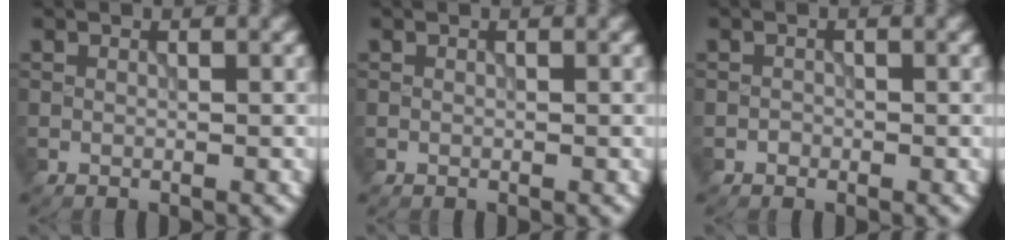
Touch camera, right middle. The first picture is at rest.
{"total": 0.0}
{"total": 0.5, "force": [-0.3, 0.4, 0.0], "torque": [0.003, -0.003, -0.006]}